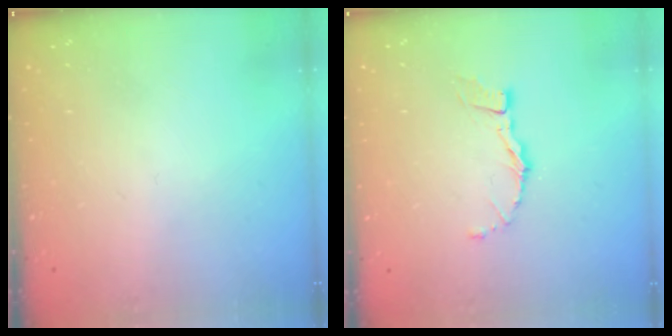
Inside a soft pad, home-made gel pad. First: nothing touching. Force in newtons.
{"total": 4.5, "press": 4.5, "slide": 0.0}